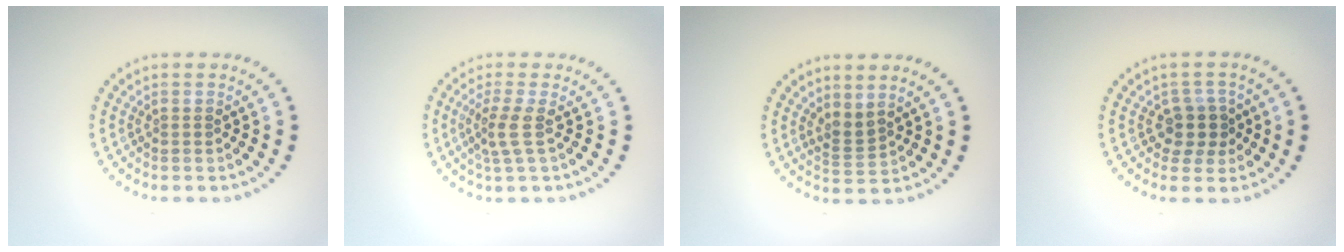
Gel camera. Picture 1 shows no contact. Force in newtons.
{"total": 2.3, "press": 1.7, "slide": 1.5}
{"total": 1.9, "press": 1.4, "slide": 1.3}
{"total": 2.6, "press": 2.2, "slide": 1.4}